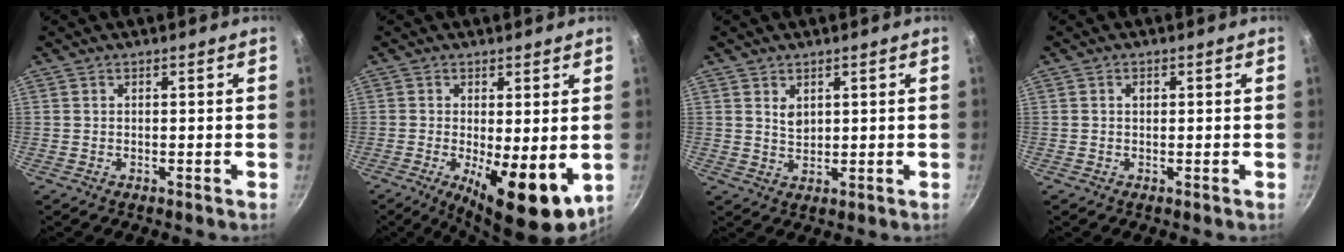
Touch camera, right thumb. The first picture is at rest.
{"total": 13.2, "force": [-3.1, 4.7, 11.9], "torque": [-0.174, -0.027, -0.031]}
{"total": 2.6, "force": [1.2, 1.6, 1.6], "torque": [-0.018, -0.012, 0.026]}
{"total": 0.9, "force": [0.2, 0.7, 0.6], "torque": [-0.005, 0.003, 0.000]}